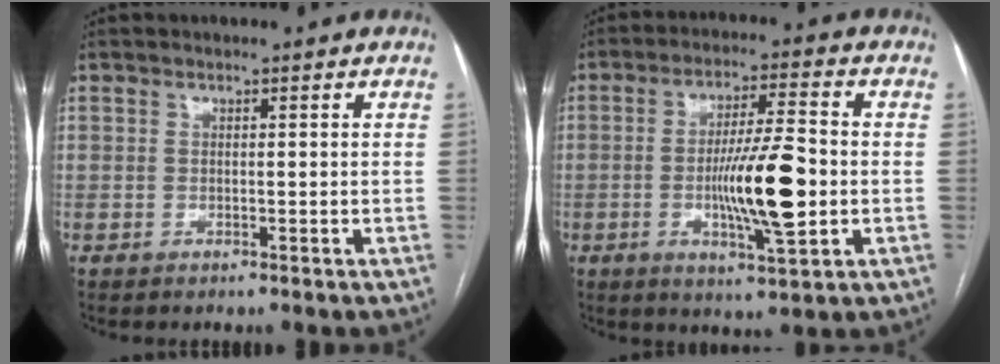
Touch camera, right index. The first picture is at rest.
{"total": 11.9, "force": [-2.0, 1.4, 11.6], "torque": [-0.201, -0.006, -0.034]}